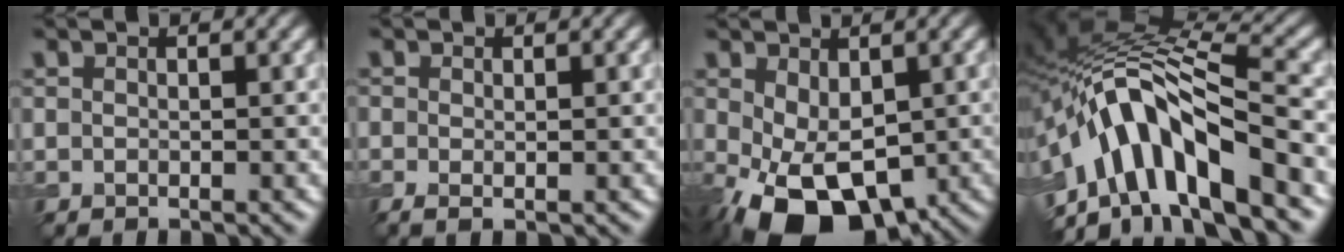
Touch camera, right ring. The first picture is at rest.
{"total": 1.0, "force": [-0.2, 0.4, 0.8], "torque": [-0.016, -0.002, -0.005]}
{"total": 7.1, "force": [-2.2, 4.3, 5.2], "torque": [-0.107, -0.020, -0.029]}
{"total": 11.1, "force": [-5.9, 4.0, 8.5], "torque": [-0.129, 0.025, -0.112]}